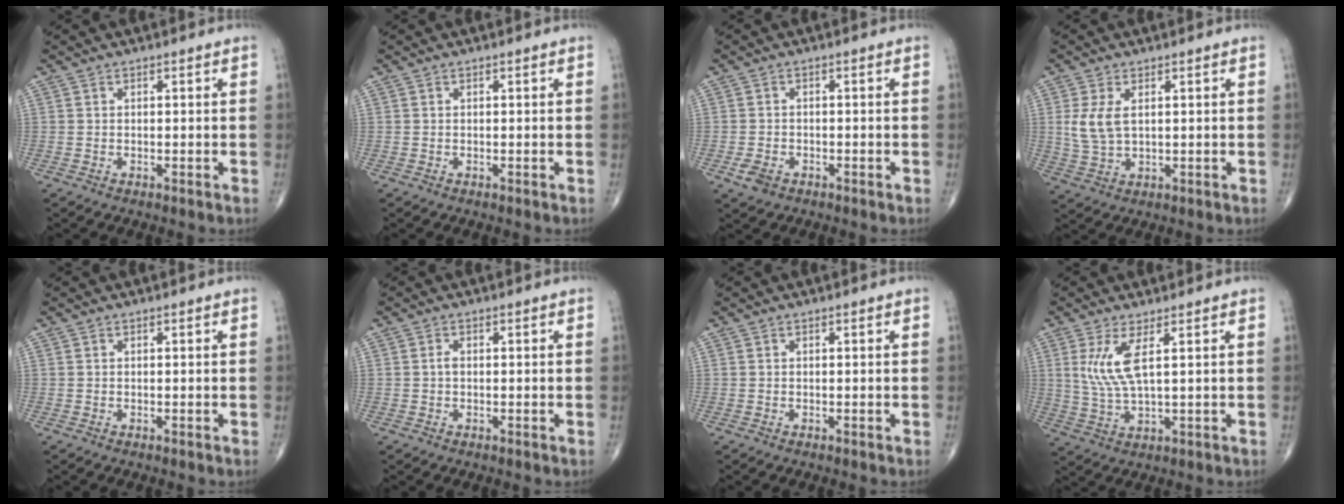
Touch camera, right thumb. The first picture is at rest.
{"total": 0.0}
{"total": 2.8, "force": [-1.4, 1.9, 1.5], "torque": [-0.029, 0.002, -0.021]}
{"total": 5.7, "force": [1.3, 3.2, 4.6], "torque": [-0.102, -0.005, 0.032]}
{"total": 0.0}
{"total": 1.0, "force": [-0.1, 0.6, 0.8], "torque": [-0.013, 0.001, -0.003]}
{"total": 0.0}
{"total": 6.7, "force": [2.1, 1.5, 6.2], "torque": [-0.146, -0.018, 0.051]}